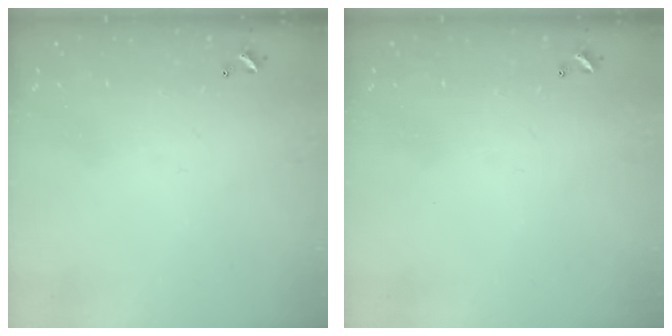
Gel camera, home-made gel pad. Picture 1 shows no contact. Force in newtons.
{"total": 0.0}